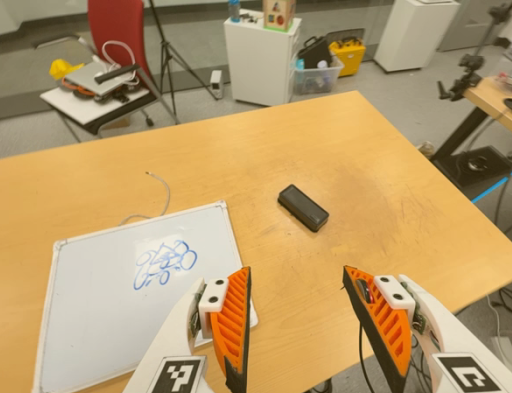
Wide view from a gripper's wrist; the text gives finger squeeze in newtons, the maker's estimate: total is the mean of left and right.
{"total": 0.0}